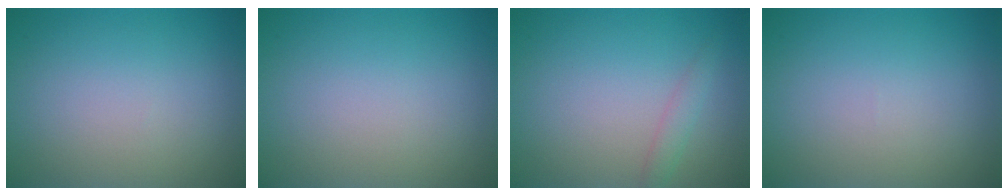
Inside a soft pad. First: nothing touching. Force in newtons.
{"total": 0.0}
{"total": 1.3, "press": 1.3, "slide": 0.0}
{"total": 0.0}